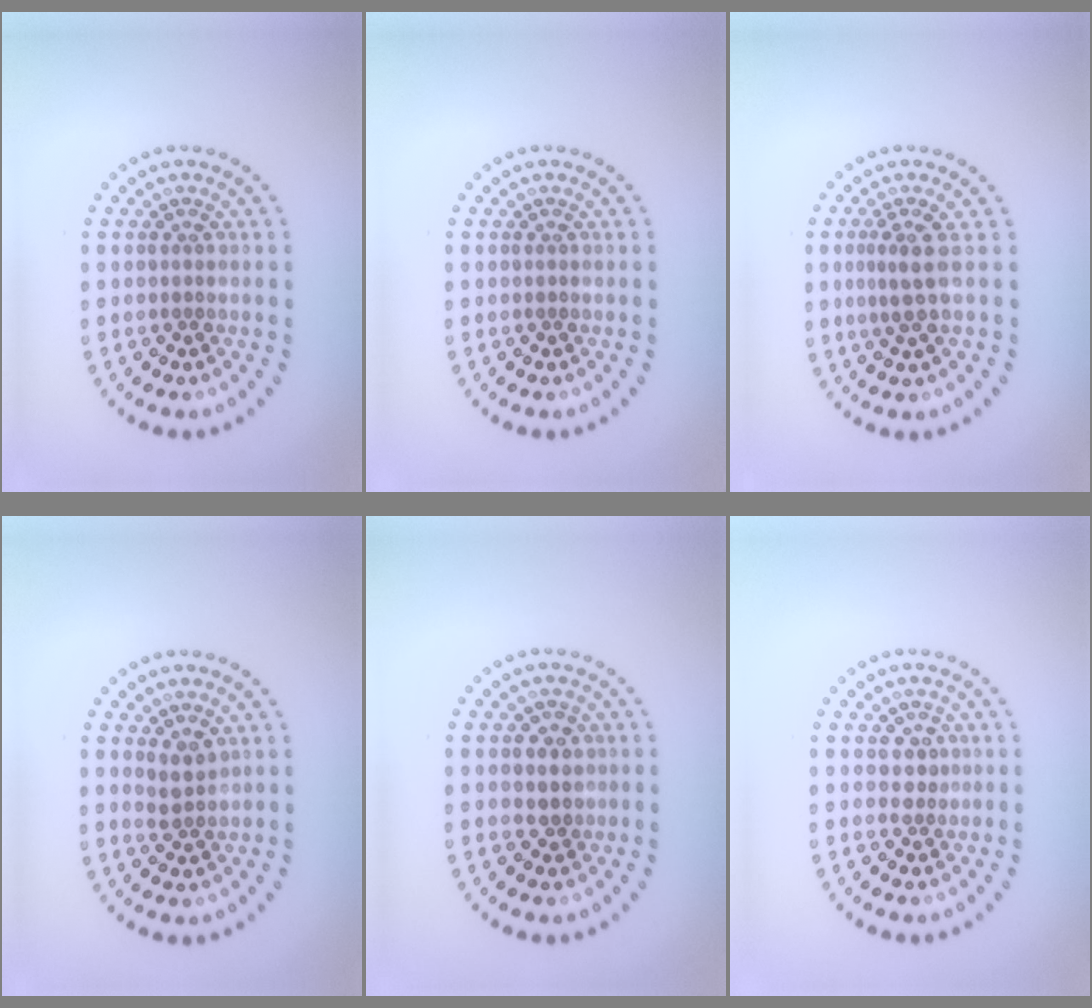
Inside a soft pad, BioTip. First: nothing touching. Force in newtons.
{"total": 0.0}
{"total": 2.3, "press": 1.5, "slide": 1.7}
{"total": 1.8, "press": 1.5, "slide": 1.0}
{"total": 2.1, "press": 2.0, "slide": 0.6}
{"total": 1.3, "press": 1.2, "slide": 0.5}